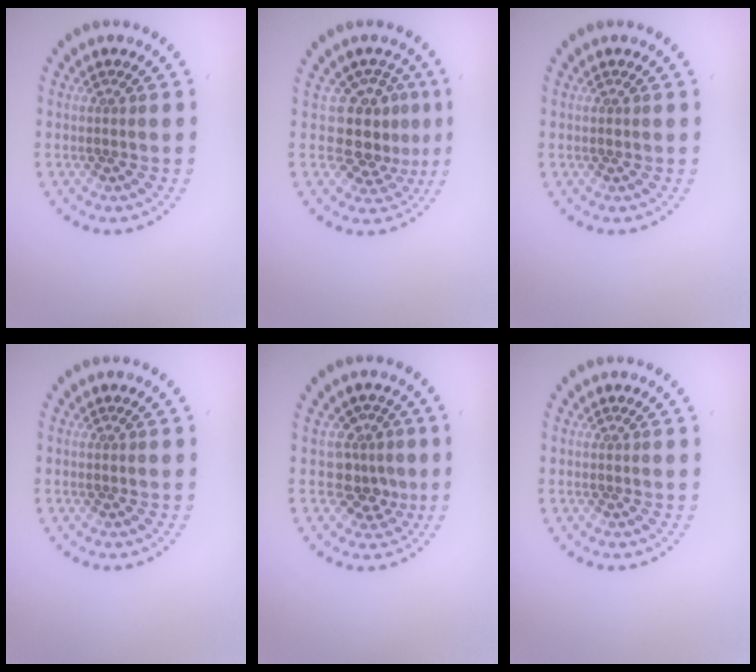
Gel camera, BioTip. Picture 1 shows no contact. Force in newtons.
{"total": 3.9, "press": 3.0, "slide": 2.6}
{"total": 0.5, "press": 0.5, "slide": 0.1}
{"total": 0.0}
{"total": 2.7, "press": 2.0, "slide": 1.9}
{"total": 0.0}